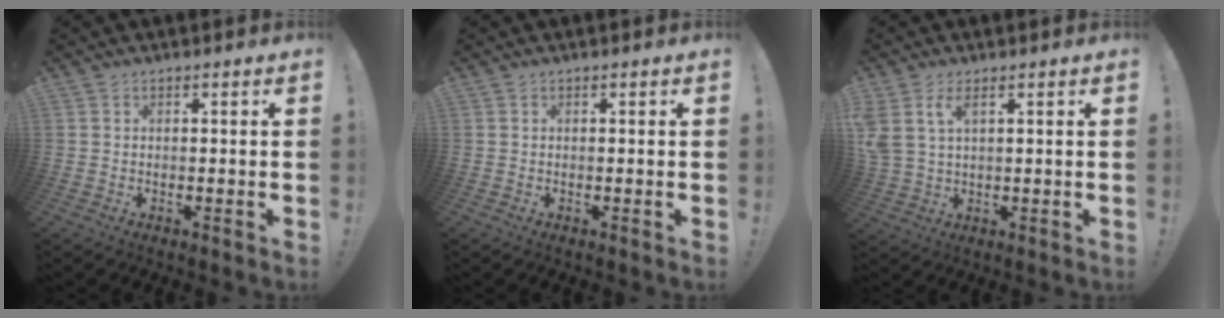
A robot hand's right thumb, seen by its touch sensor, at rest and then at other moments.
{"total": 0.0}
{"total": 5.9, "force": [2.9, 2.7, 4.3], "torque": [-0.098, -0.011, 0.055]}